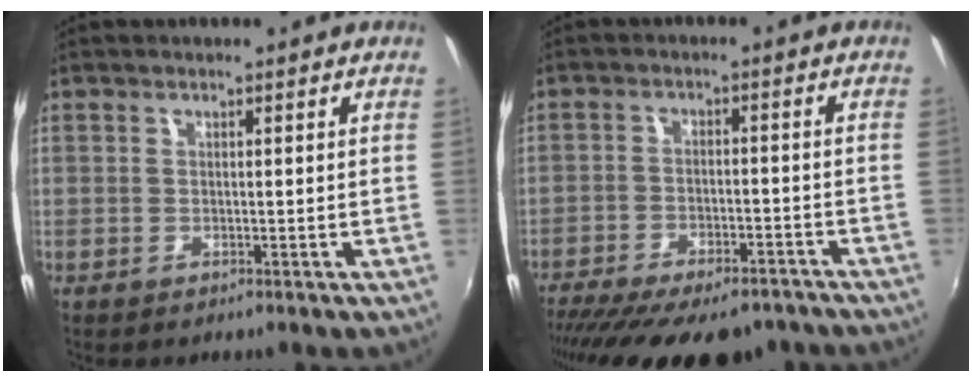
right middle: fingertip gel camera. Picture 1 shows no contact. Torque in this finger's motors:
{"motor_torque": [1.08, -1.06, 0.41, 0.21]}